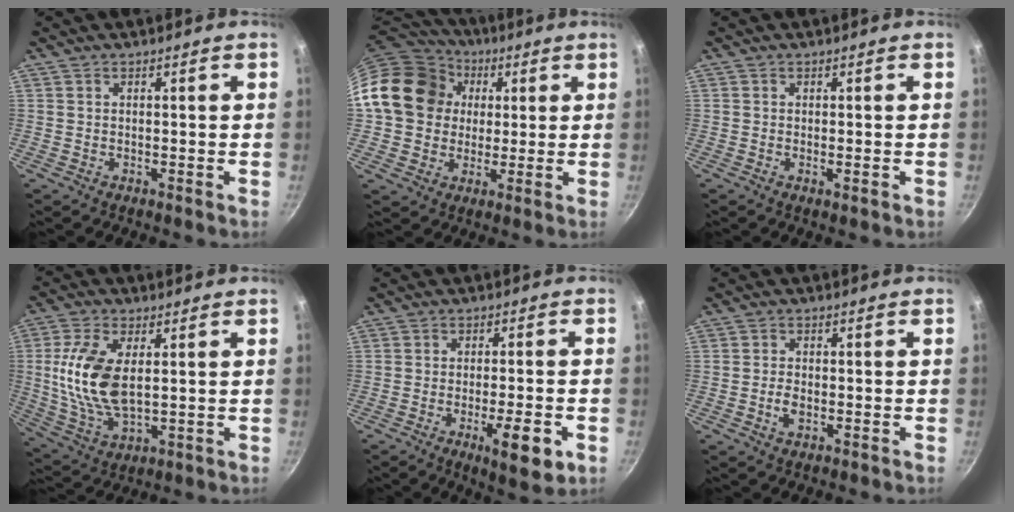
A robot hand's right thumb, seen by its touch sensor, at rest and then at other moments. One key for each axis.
{"total": 17.8, "fx": 2.8, "fy": 15.3, "fz": 8.7, "tx": -0.131, "ty": 0.032, "tz": 0.043}
{"total": 0.9, "fx": -0.2, "fy": 0.3, "fz": 0.8, "tx": -0.015, "ty": -0.002, "tz": -0.004}
{"total": 13.5, "fx": 1.9, "fy": 7.0, "fz": 11.4, "tx": -0.224, "ty": -0.007, "tz": 0.041}
{"total": 9.0, "fx": -3.4, "fy": 2.6, "fz": 7.9, "tx": -0.102, "ty": 0.012, "tz": -0.044}
{"total": 2.7, "fx": -0.8, "fy": 1.7, "fz": 2.0, "tx": -0.038, "ty": 0.008, "tz": -0.017}